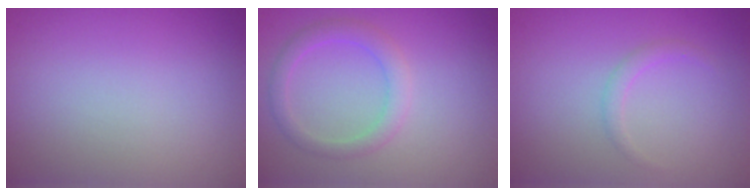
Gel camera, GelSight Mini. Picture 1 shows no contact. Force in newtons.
{"total": 2.3, "press": 2.3, "slide": 0.1}
{"total": 1.1, "press": 1.1, "slide": 0.1}